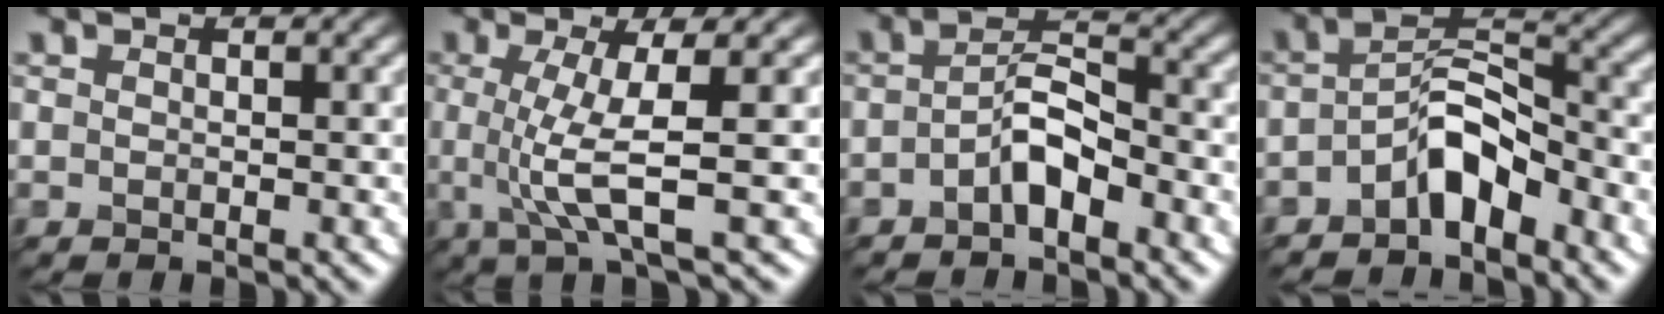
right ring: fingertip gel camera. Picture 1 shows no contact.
{"total": 4.1, "force": [0.0, 0.2, 4.1], "torque": [-0.094, 0.005, 0.014]}
{"total": 2.7, "force": [-2.0, 0.4, 1.8], "torque": [-0.045, 0.016, -0.029]}
{"total": 4.3, "force": [-3.3, 1.1, 2.5], "torque": [-0.053, 0.018, -0.054]}